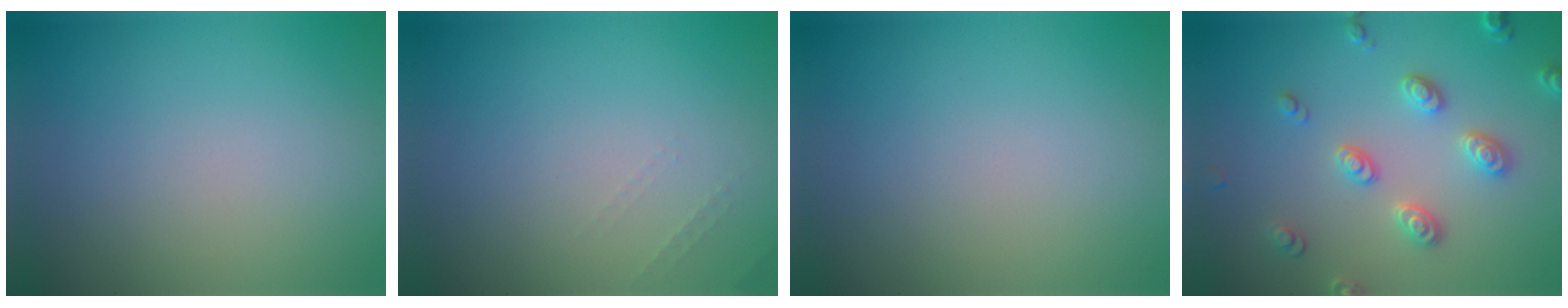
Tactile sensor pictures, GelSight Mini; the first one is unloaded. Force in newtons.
{"total": 0.6, "press": 0.6, "slide": 0.2}
{"total": 0.0}
{"total": 2.9, "press": 2.8, "slide": 0.4}